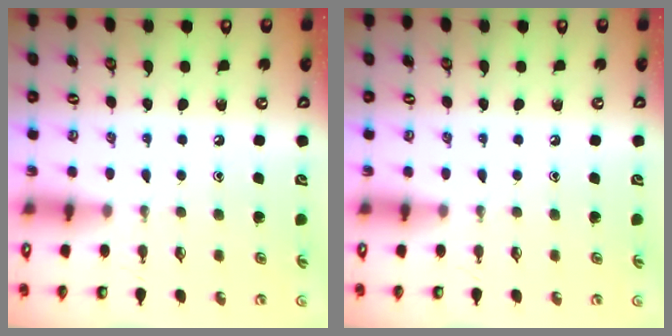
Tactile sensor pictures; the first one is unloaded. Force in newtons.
{"total": 0.0}